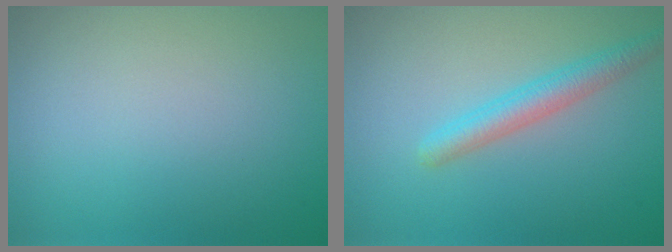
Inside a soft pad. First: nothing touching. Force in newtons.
{"total": 3.0, "press": 3.0, "slide": 0.0}